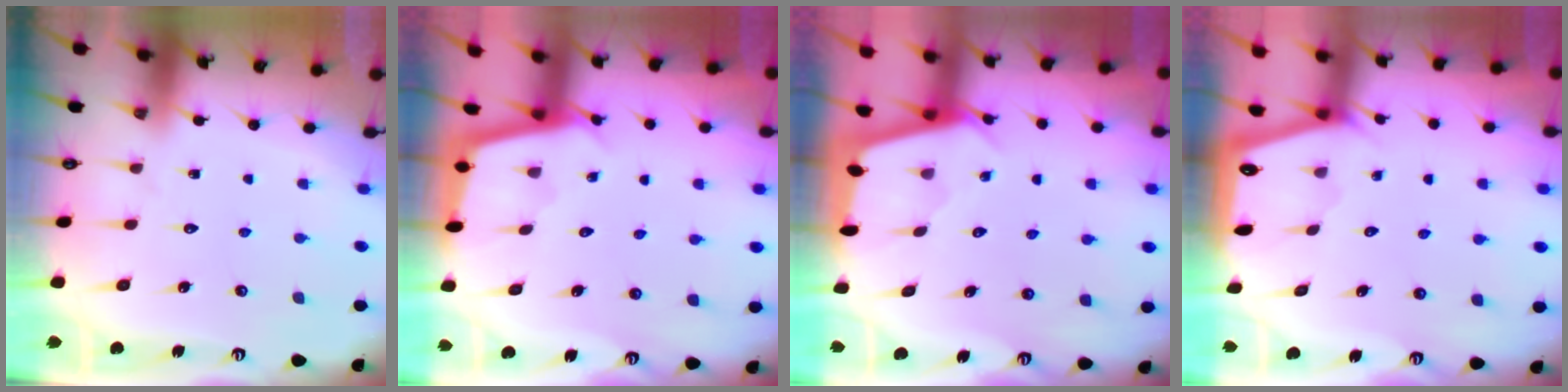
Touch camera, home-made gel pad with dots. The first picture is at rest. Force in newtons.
{"total": 2.5, "press": 2.5, "slide": 0.2}
{"total": 2.5, "press": 2.5, "slide": 0.3}
{"total": 1.3, "press": 1.3, "slide": 0.3}